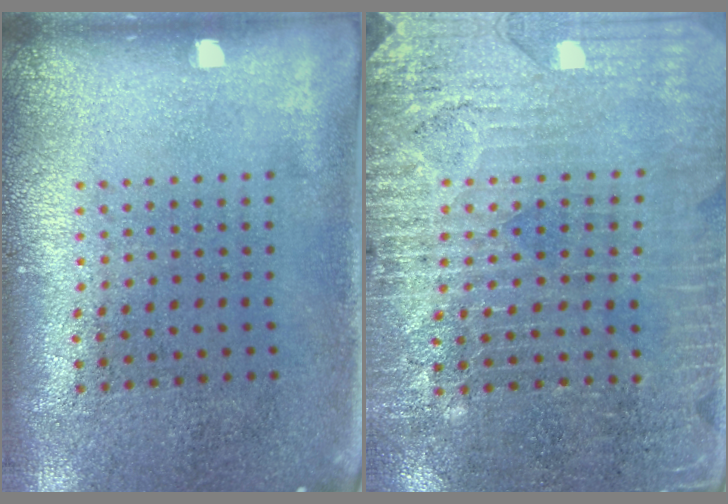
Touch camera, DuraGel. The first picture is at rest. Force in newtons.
{"total": 3.3, "press": 3.1, "slide": 1.2}